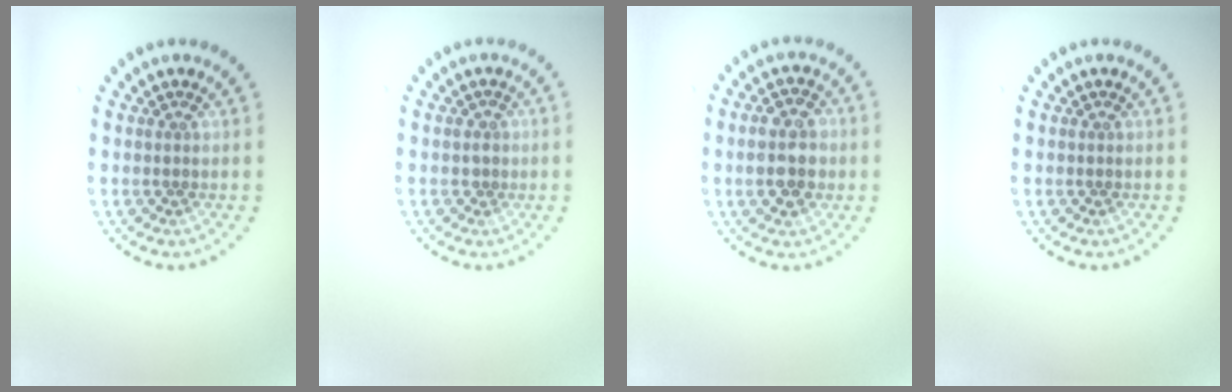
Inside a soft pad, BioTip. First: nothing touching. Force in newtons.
{"total": 0.7, "press": 0.4, "slide": 0.5}
{"total": 3.9, "press": 3.9, "slide": 0.5}
{"total": 0.0}